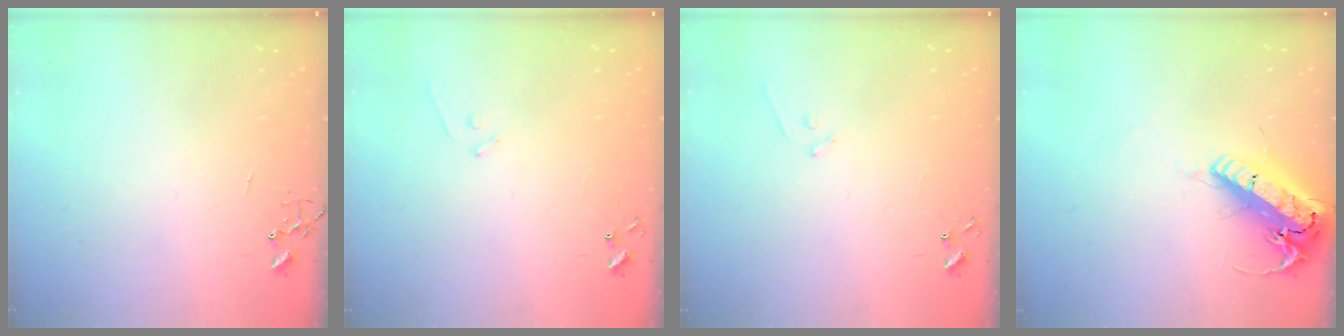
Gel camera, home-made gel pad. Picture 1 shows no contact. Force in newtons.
{"total": 7.4, "press": 7.3, "slide": 0.6}
{"total": 7.4, "press": 7.3, "slide": 0.6}
{"total": 20.0, "press": 19.6, "slide": 4.1}